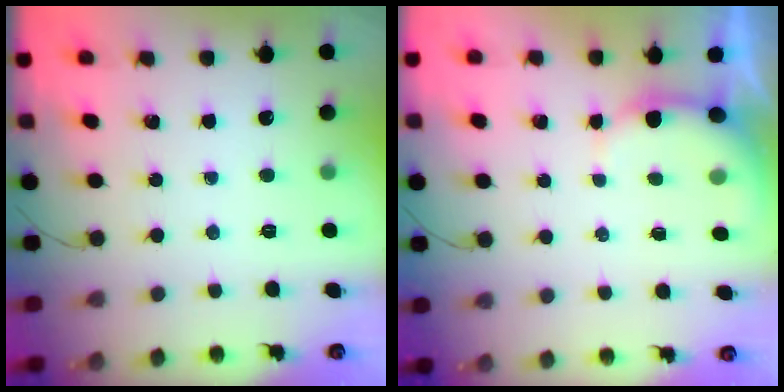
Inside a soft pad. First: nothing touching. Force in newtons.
{"total": 5.0, "press": 5.0, "slide": 0.6}